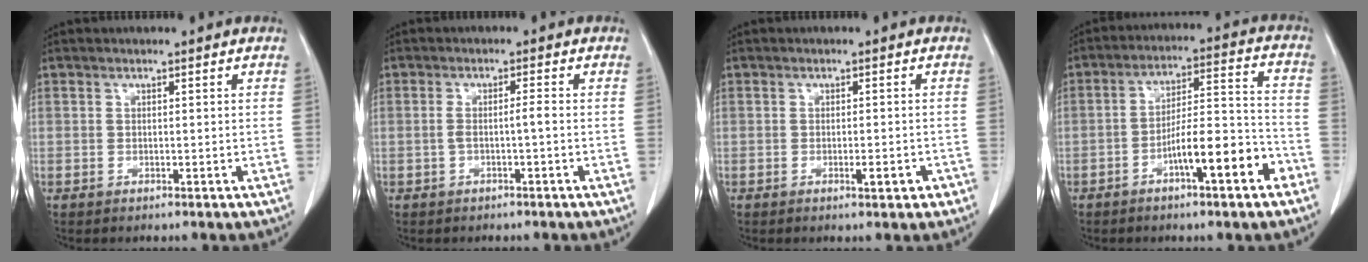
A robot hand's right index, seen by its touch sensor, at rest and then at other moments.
{"total": 2.1, "force": [-0.6, -0.2, 2.0], "torque": [-0.036, 0.003, -0.009]}
{"total": 2.4, "force": [-1.1, 0.6, 2.1], "torque": [-0.031, -0.002, -0.014]}
{"total": 11.2, "force": [-5.5, 1.5, 9.6], "torque": [-0.153, 0.021, -0.087]}